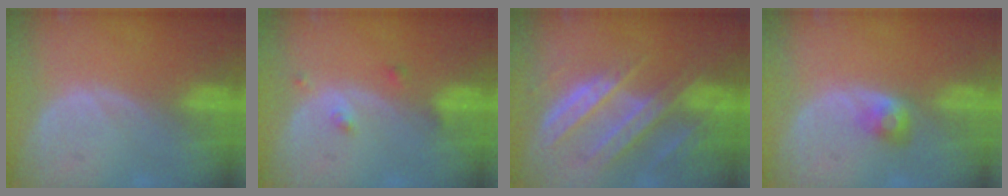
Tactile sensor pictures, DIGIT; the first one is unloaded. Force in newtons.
{"total": 1.8, "press": 1.8, "slide": 0.1}
{"total": 9.6, "press": 8.5, "slide": 4.5}
{"total": 2.7, "press": 2.5, "slide": 1.1}